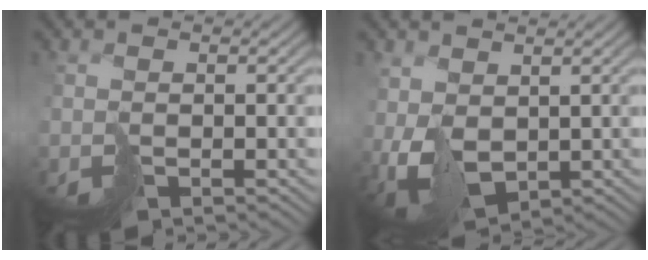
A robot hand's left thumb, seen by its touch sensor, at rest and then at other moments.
{"total": 6.9, "force": [1.3, 4.5, 5.0], "torque": [-0.142, -0.008, 0.025]}